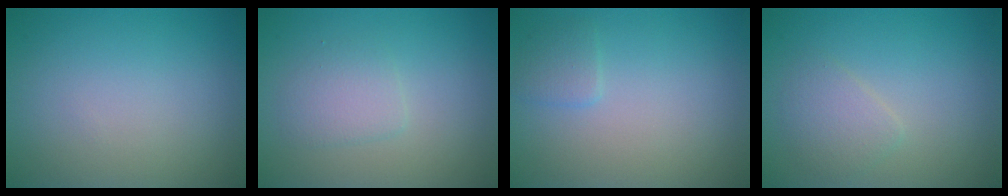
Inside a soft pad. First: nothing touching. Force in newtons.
{"total": 1.9, "press": 1.9, "slide": 0.1}
{"total": 1.2, "press": 1.2, "slide": 0.1}
{"total": 2.0, "press": 2.0, "slide": 0.0}